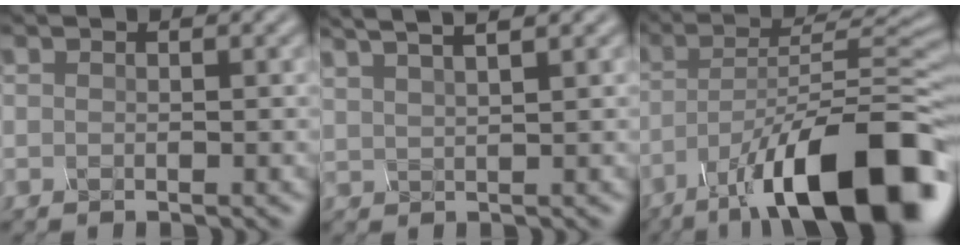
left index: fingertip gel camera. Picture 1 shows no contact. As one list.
[{"total": 4.4, "force": [4.0, 0.5, 1.9], "torque": [-0.024, 0.040, 0.042]}, {"total": 13.7, "force": [-8.6, 4.9, 9.4], "torque": [-0.167, 0.003, -0.131]}]